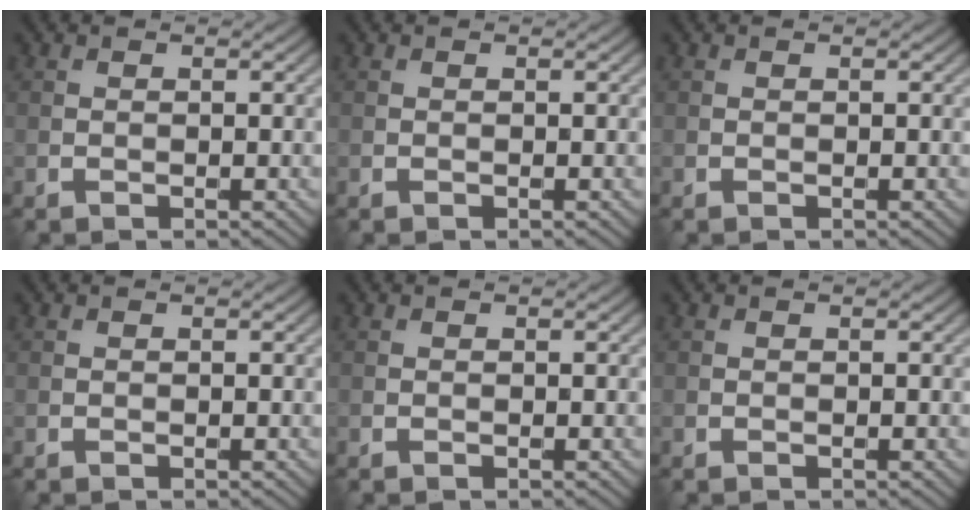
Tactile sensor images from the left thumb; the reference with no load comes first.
{"total": 0.0}
{"total": 0.0}
{"total": 0.0}
{"total": 0.0}
{"total": 0.0}